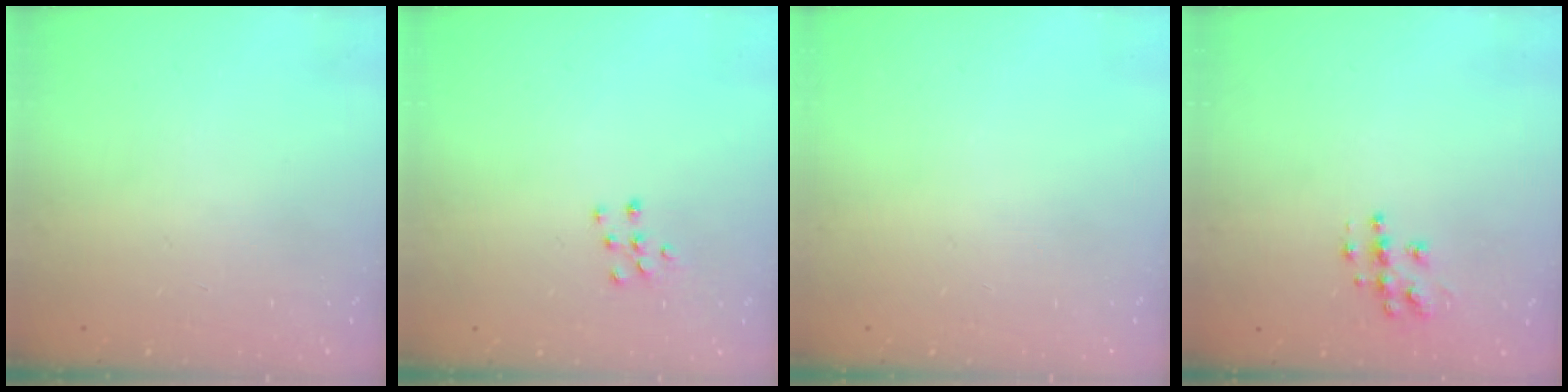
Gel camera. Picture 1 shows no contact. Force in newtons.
{"total": 6.8, "press": 6.8, "slide": 0.4}
{"total": 0.0}
{"total": 8.6, "press": 8.6, "slide": 0.4}